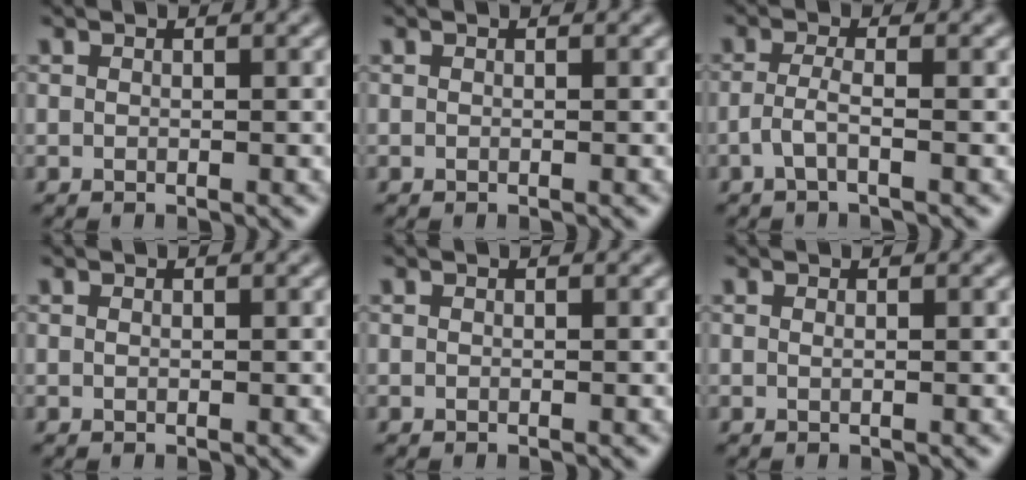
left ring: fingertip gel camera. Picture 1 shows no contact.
{"total": 0.0}
{"total": 1.8, "force": [-0.7, 0.4, 1.6], "torque": [-0.034, 0.003, -0.020]}
{"total": 0.0}
{"total": 0.0}
{"total": 0.0}